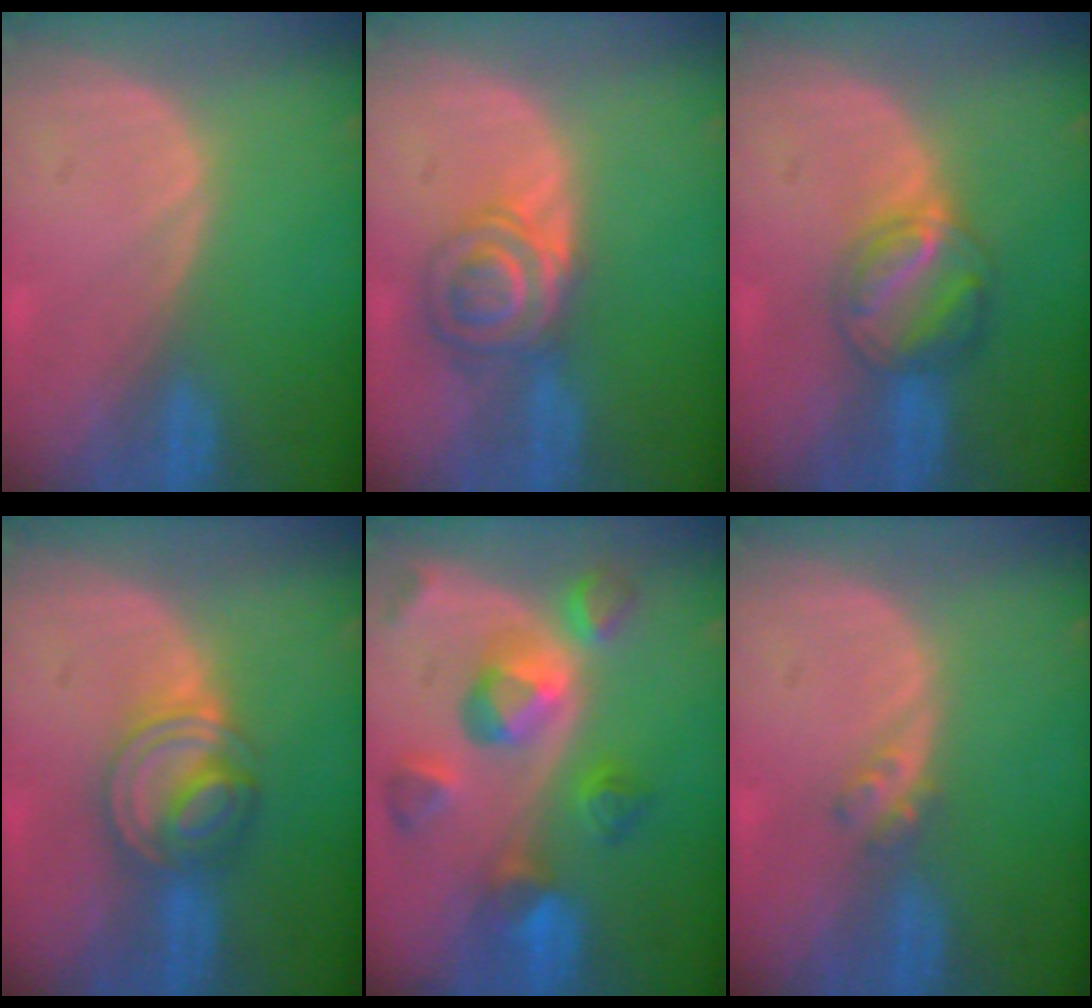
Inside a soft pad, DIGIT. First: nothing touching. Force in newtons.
{"total": 6.8, "press": 5.9, "slide": 3.5}
{"total": 5.8, "press": 5.7, "slide": 1.0}
{"total": 6.8, "press": 6.2, "slide": 2.6}
{"total": 10.2, "press": 9.0, "slide": 4.8}
{"total": 2.1, "press": 1.8, "slide": 1.0}